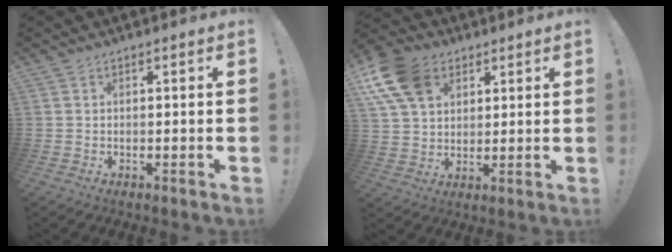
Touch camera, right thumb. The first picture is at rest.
{"total": 15.6, "force": [6.7, 11.1, 8.6], "torque": [-0.171, -0.025, 0.130]}